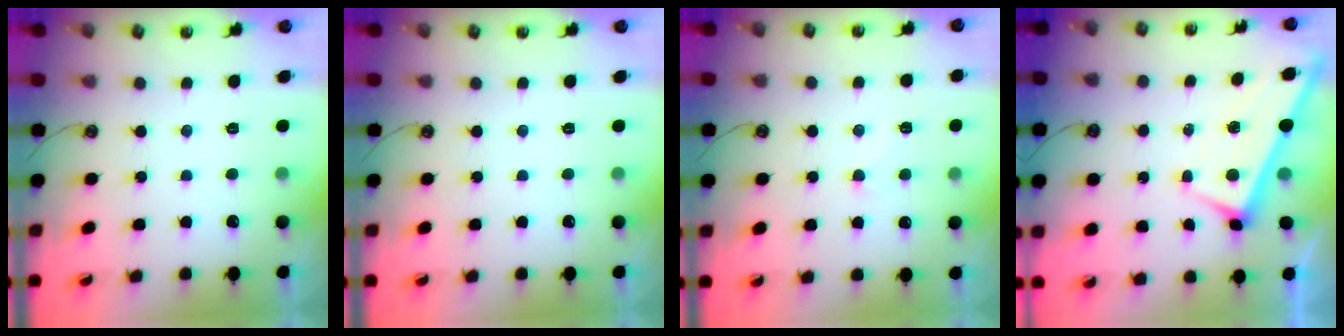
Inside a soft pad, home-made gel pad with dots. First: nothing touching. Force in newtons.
{"total": 0.0}
{"total": 4.2, "press": 4.2, "slide": 0.3}
{"total": 2.9, "press": 2.9, "slide": 0.1}